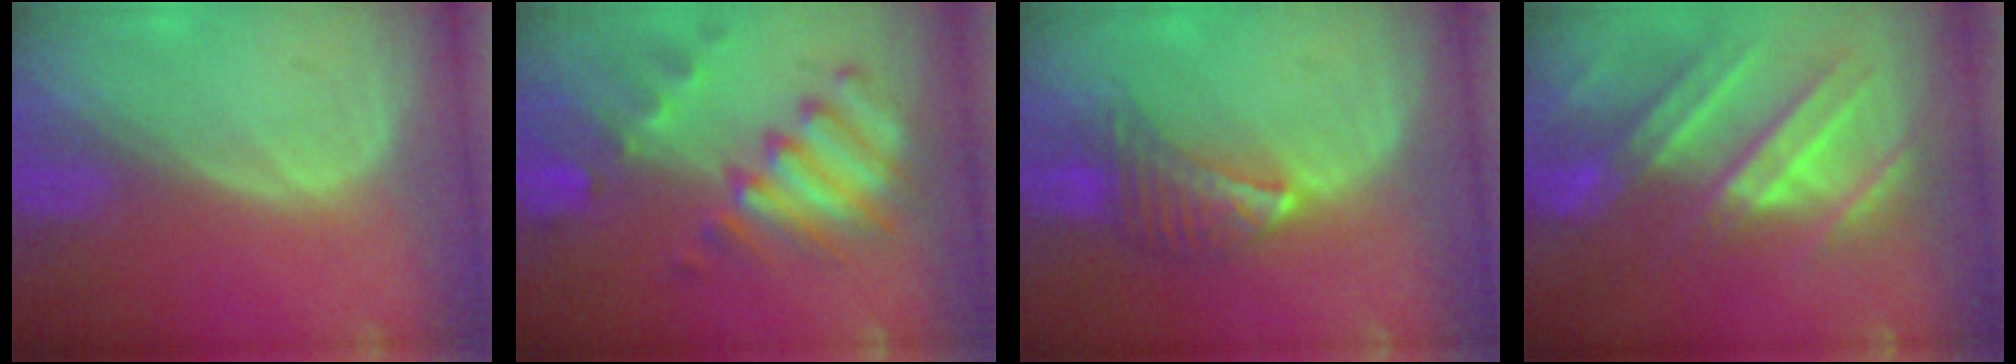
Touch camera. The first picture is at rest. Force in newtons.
{"total": 10.1, "press": 8.9, "slide": 4.8}
{"total": 6.8, "press": 6.1, "slide": 2.9}
{"total": 10.5, "press": 9.6, "slide": 4.3}